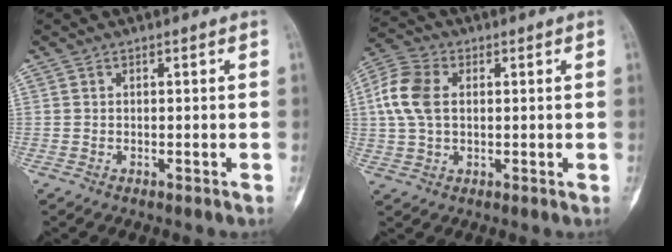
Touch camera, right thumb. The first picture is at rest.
{"total": 9.3, "force": [1.3, 6.3, 6.7], "torque": [-0.150, 0.018, 0.023]}